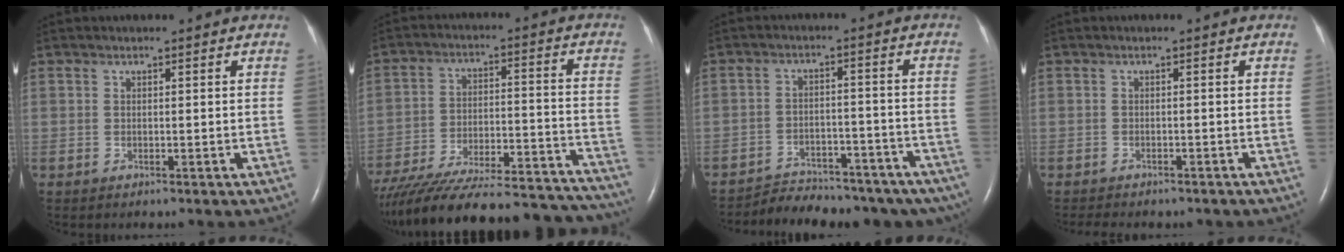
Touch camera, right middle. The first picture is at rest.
{"total": 36.7, "force": [-33.0, 6.1, 15.0], "torque": [-0.207, -0.042, -0.450]}
{"total": 16.9, "force": [-14.7, 6.5, 5.3], "torque": [-0.073, 0.016, -0.187]}
{"total": 8.2, "force": [-7.0, 2.7, 3.3], "torque": [-0.046, 0.002, -0.076]}